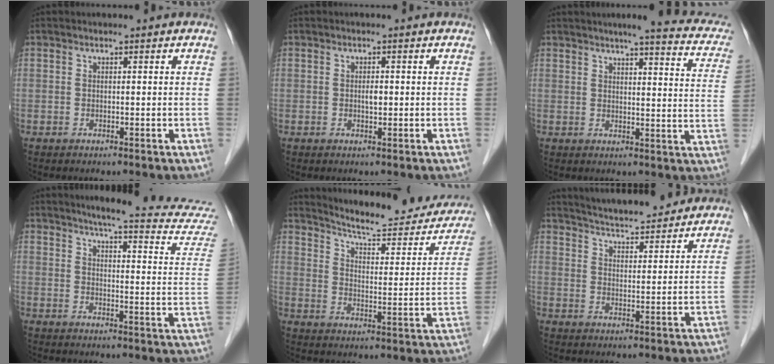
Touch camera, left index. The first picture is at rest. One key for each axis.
{"total": 1.1, "fx": -0.1, "fy": 0.5, "fz": 1.0, "tx": -0.021, "ty": 0.000, "tz": -0.003}
{"total": 14.1, "fx": 11.5, "fy": 1.8, "fz": 8.0, "tx": -0.090, "ty": -0.010, "tz": 0.113}
{"total": 21.1, "fx": 19.9, "fy": 0.4, "fz": 7.1, "tx": -0.082, "ty": -0.089, "tz": 0.222}
{"total": 20.9, "fx": 19.2, "fy": 3.5, "fz": 7.6, "tx": -0.097, "ty": -0.044, "tz": 0.243}
{"total": 17.8, "fx": 16.5, "fy": 2.4, "fz": 6.3, "tx": -0.095, "ty": 0.018, "tz": 0.226}